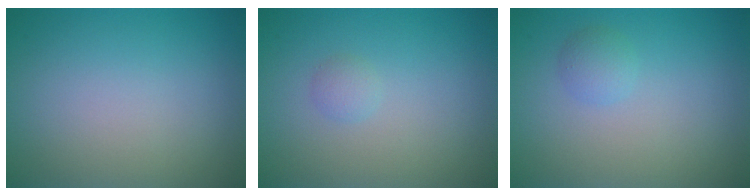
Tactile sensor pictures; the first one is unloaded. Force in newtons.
{"total": 0.9, "press": 0.9, "slide": 0.0}
{"total": 1.3, "press": 1.3, "slide": 0.1}